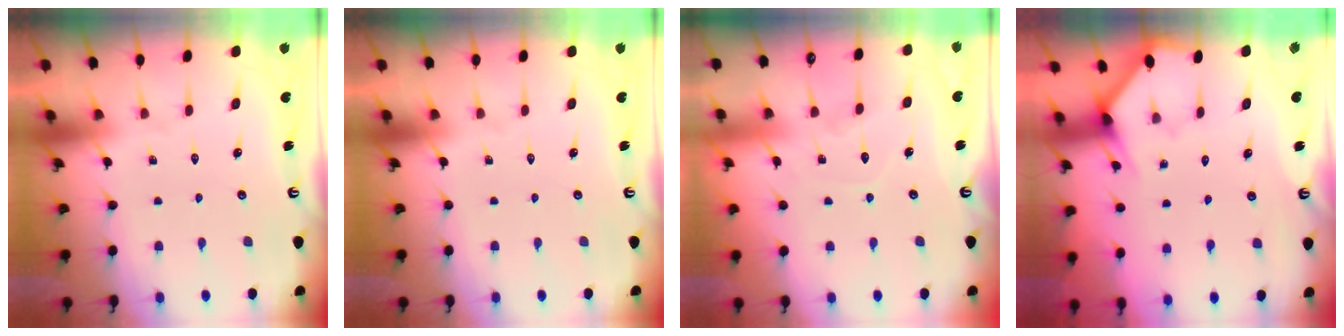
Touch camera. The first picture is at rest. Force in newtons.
{"total": 0.0}
{"total": 5.5, "press": 5.4, "slide": 0.6}
{"total": 1.9, "press": 1.9, "slide": 0.1}